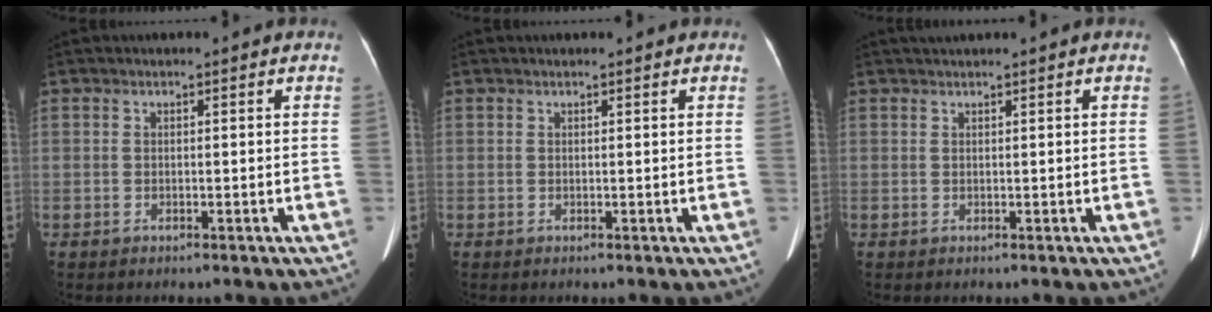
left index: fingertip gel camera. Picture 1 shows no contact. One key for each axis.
{"total": 1.4, "fx": 1.3, "fy": 0.2, "fz": 0.5, "tx": -0.010, "ty": 0.016, "tz": 0.015}
{"total": 1.2, "fx": 1.0, "fy": -0.3, "fz": 0.6, "tx": -0.010, "ty": 0.015, "tz": 0.025}